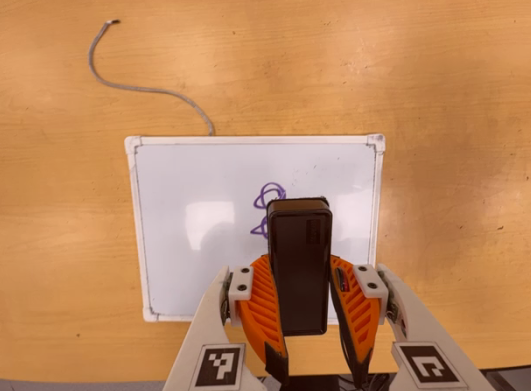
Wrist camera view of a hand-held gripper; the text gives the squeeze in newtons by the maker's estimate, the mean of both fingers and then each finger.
{"total": 7.4, "left": 6.3, "right": 8.5}